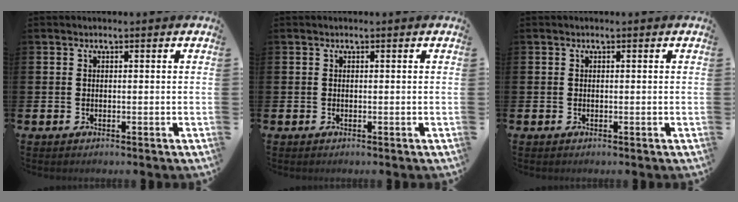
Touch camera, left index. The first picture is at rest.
{"total": 0.0}
{"total": 0.0}